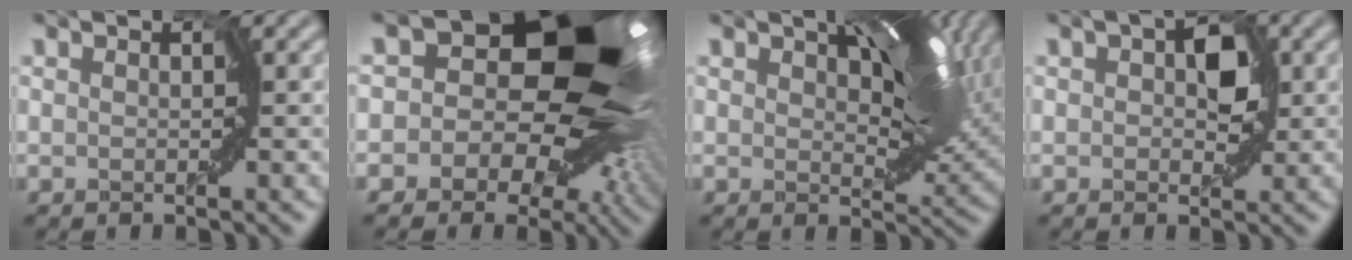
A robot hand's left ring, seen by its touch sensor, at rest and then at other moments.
{"total": 19.4, "force": [3.9, 13.2, 13.7], "torque": [-0.171, 0.047, 0.030]}
{"total": 8.5, "force": [3.6, 3.4, 6.8], "torque": [-0.111, 0.006, 0.058]}
{"total": 2.7, "force": [0.5, 1.5, 2.1], "torque": [-0.027, 0.001, 0.007]}